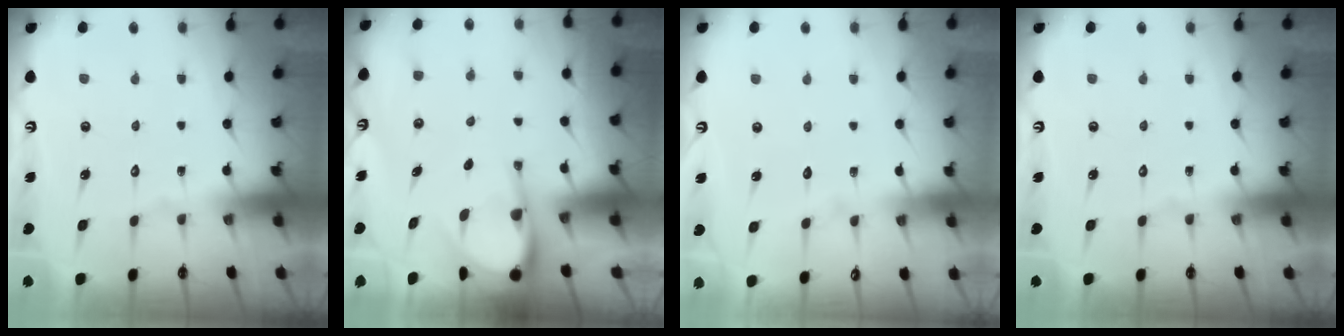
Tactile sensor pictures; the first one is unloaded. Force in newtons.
{"total": 5.9, "press": 5.8, "slide": 0.8}
{"total": 2.1, "press": 2.1, "slide": 0.2}
{"total": 0.0}